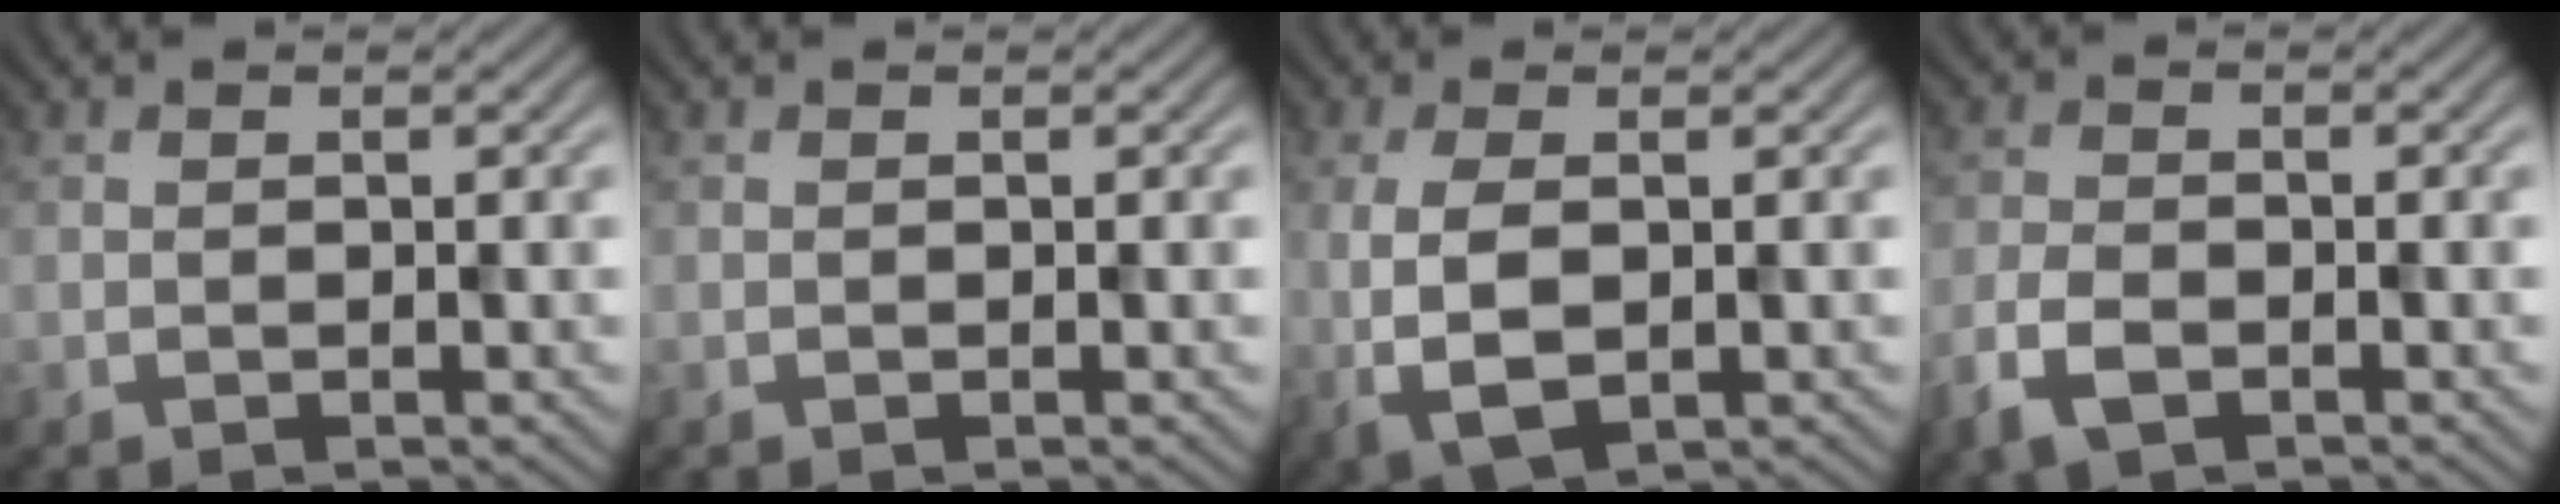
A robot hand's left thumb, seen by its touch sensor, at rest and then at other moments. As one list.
[{"total": 0.0}, {"total": 5.8, "force": [-0.4, 2.7, 5.1], "torque": [-0.122, -0.007, -0.003]}, {"total": 4.2, "force": [-2.4, 2.1, 2.8], "torque": [-0.064, -0.008, -0.055]}]